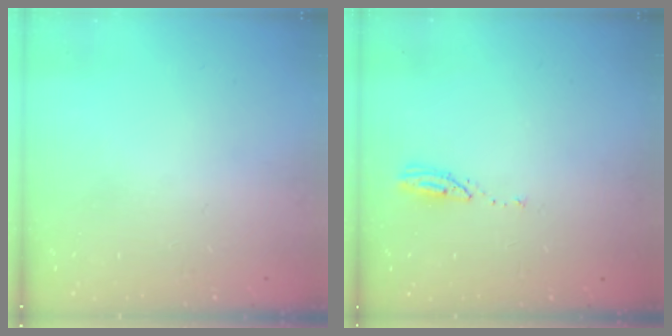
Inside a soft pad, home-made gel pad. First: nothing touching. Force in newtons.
{"total": 3.0, "press": 2.9, "slide": 0.3}